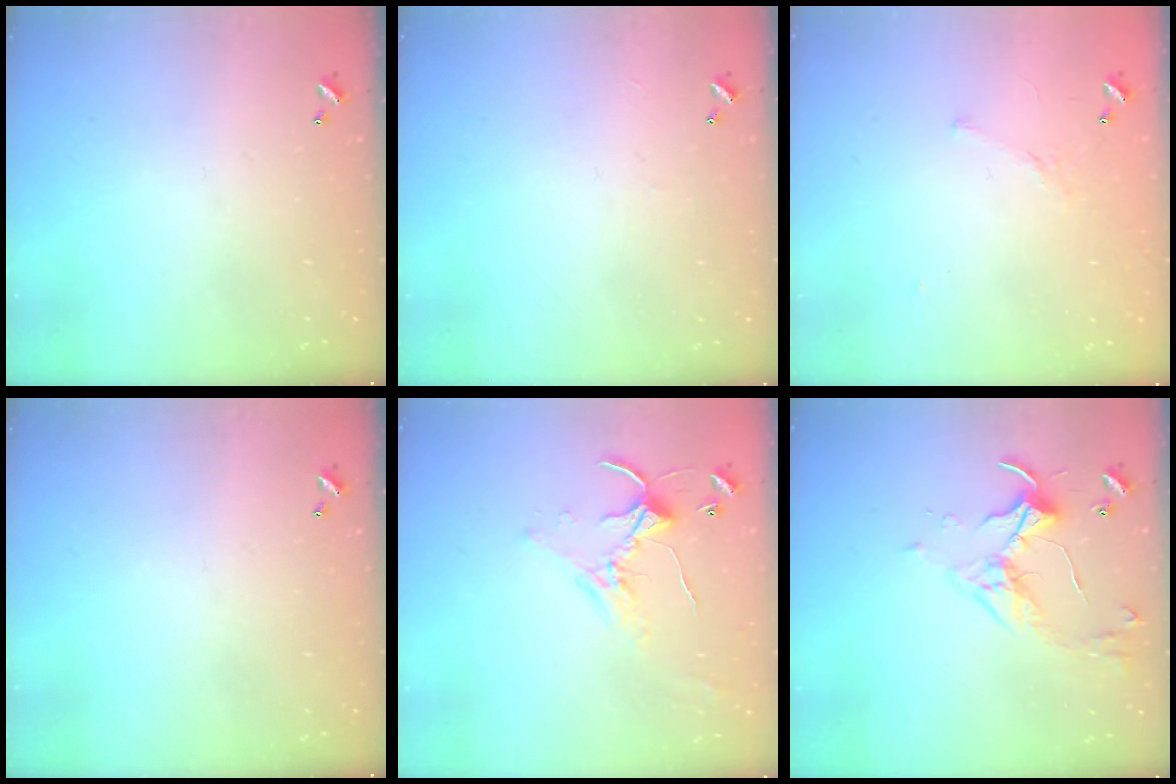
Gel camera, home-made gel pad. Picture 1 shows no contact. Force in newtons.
{"total": 0.7, "press": 0.5, "slide": 0.6}
{"total": 4.2, "press": 4.1, "slide": 0.9}
{"total": 0.0}
{"total": 1.9, "press": 1.9, "slide": 0.6}
{"total": 3.4, "press": 3.3, "slide": 0.7}